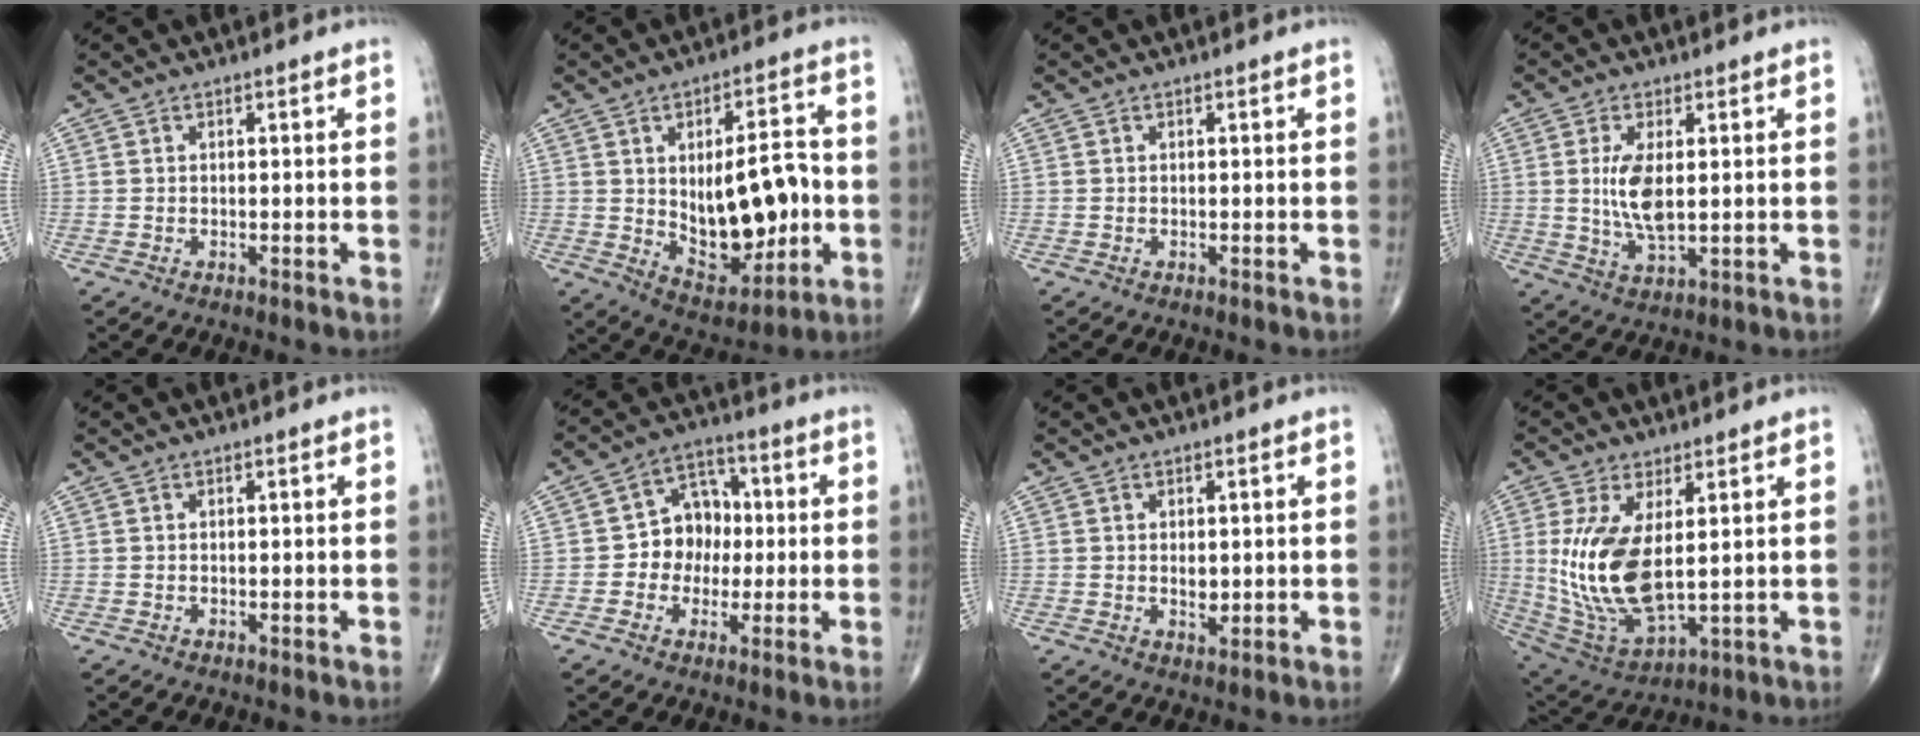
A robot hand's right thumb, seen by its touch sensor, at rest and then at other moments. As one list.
[{"total": 16.7, "force": [-1.1, 8.7, 14.2], "torque": [-0.174, 0.013, 0.002]}, {"total": 0.0}, {"total": 7.3, "force": [0.9, 2.9, 6.7], "torque": [-0.136, -0.017, 0.022]}, {"total": 0.0}, {"total": 9.0, "force": [-0.3, 7.4, 5.1], "torque": [-0.035, 0.025, -0.014]}, {"total": 2.3, "force": [0.2, 1.3, 1.8], "torque": [-0.023, -0.006, 0.006]}, {"total": 15.6, "force": [1.8, 6.9, 13.9], "torque": [-0.288, -0.026, 0.056]}]